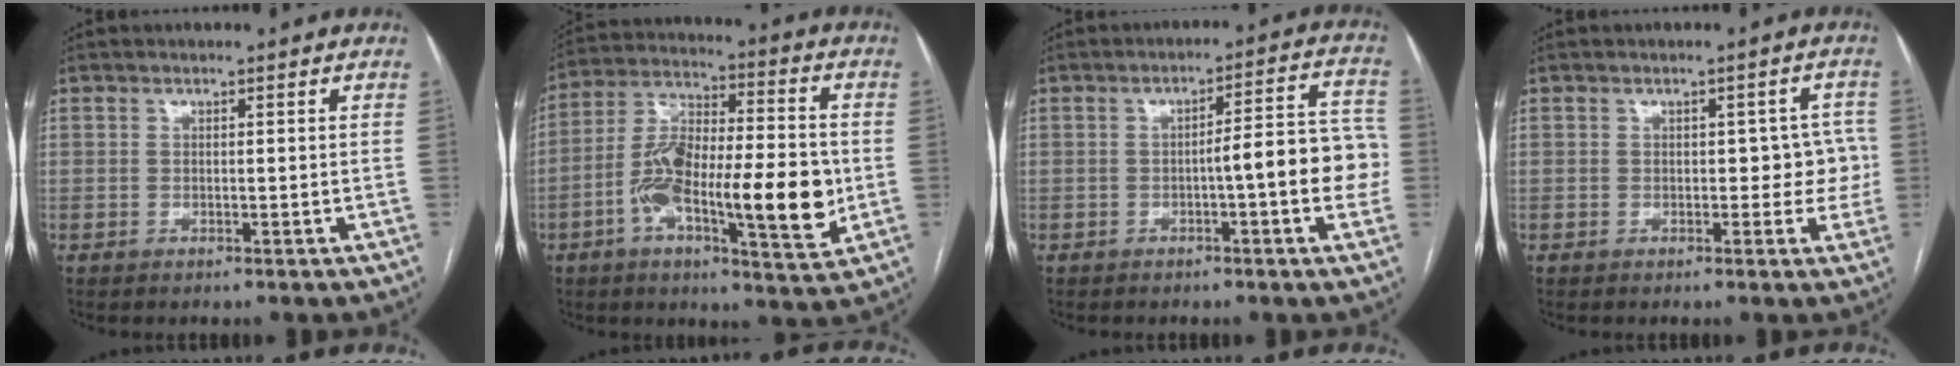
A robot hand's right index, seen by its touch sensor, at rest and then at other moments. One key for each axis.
{"total": 18.5, "fx": -4.0, "fy": 4.8, "fz": 17.4, "tx": -0.310, "ty": 0.008, "tz": -0.069}
{"total": 9.6, "fx": -2.1, "fy": 1.2, "fz": 9.3, "tx": -0.107, "ty": 0.036, "tz": -0.031}
{"total": 4.5, "fx": -0.1, "fy": 2.7, "fz": 3.6, "tx": -0.027, "ty": 0.029, "tz": 0.000}